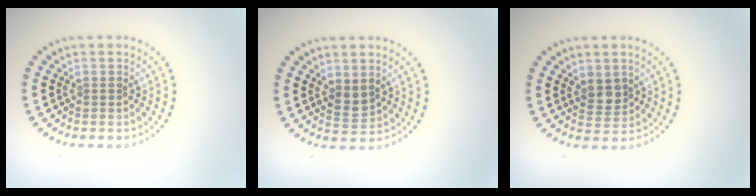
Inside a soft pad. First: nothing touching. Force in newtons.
{"total": 1.7, "press": 1.6, "slide": 0.6}
{"total": 2.0, "press": 1.8, "slide": 0.8}